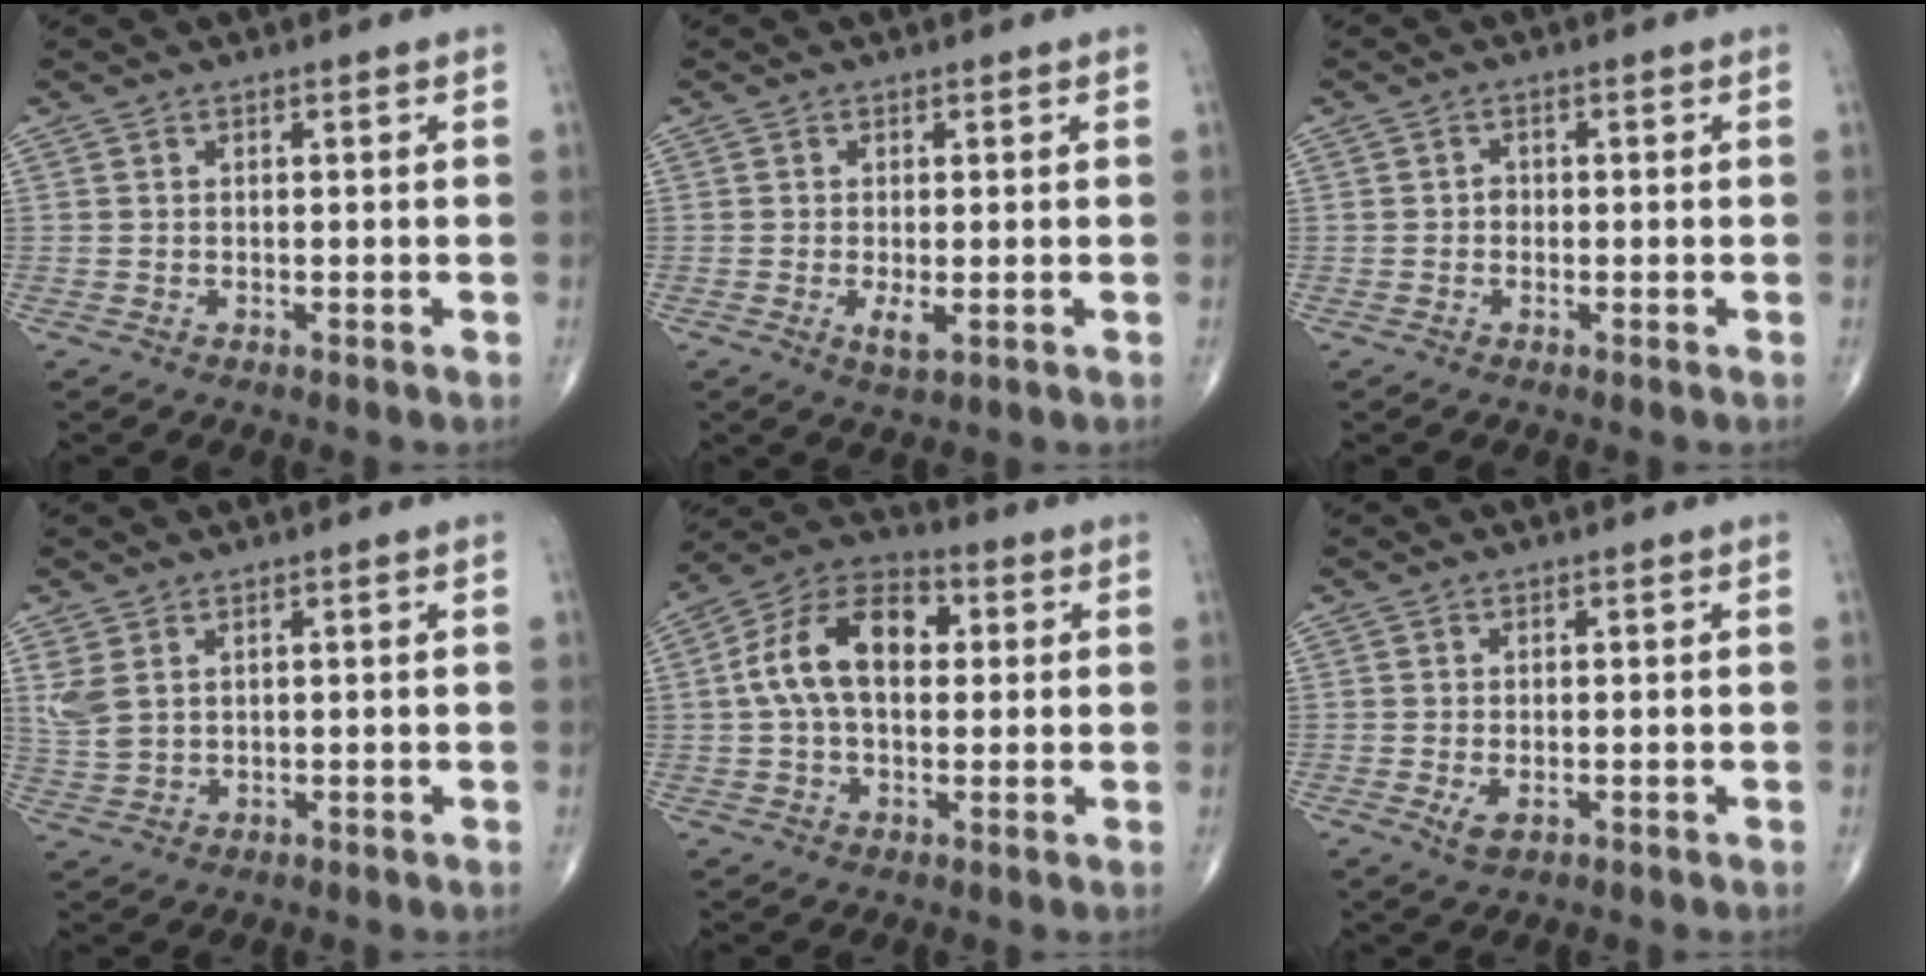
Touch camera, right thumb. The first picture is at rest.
{"total": 2.7, "force": [-0.6, 0.9, 2.5], "torque": [-0.048, -0.008, -0.009]}
{"total": 1.0, "force": [-0.2, 0.9, 0.5], "torque": [0.000, 0.004, -0.006]}
{"total": 4.2, "force": [1.7, 2.5, 2.9], "torque": [-0.071, -0.002, 0.046]}
{"total": 14.1, "force": [1.9, 8.6, 11.0], "torque": [-0.191, 0.031, 0.023]}
{"total": 2.0, "force": [-0.5, 1.0, 1.7], "torque": [-0.031, -0.004, -0.008]}